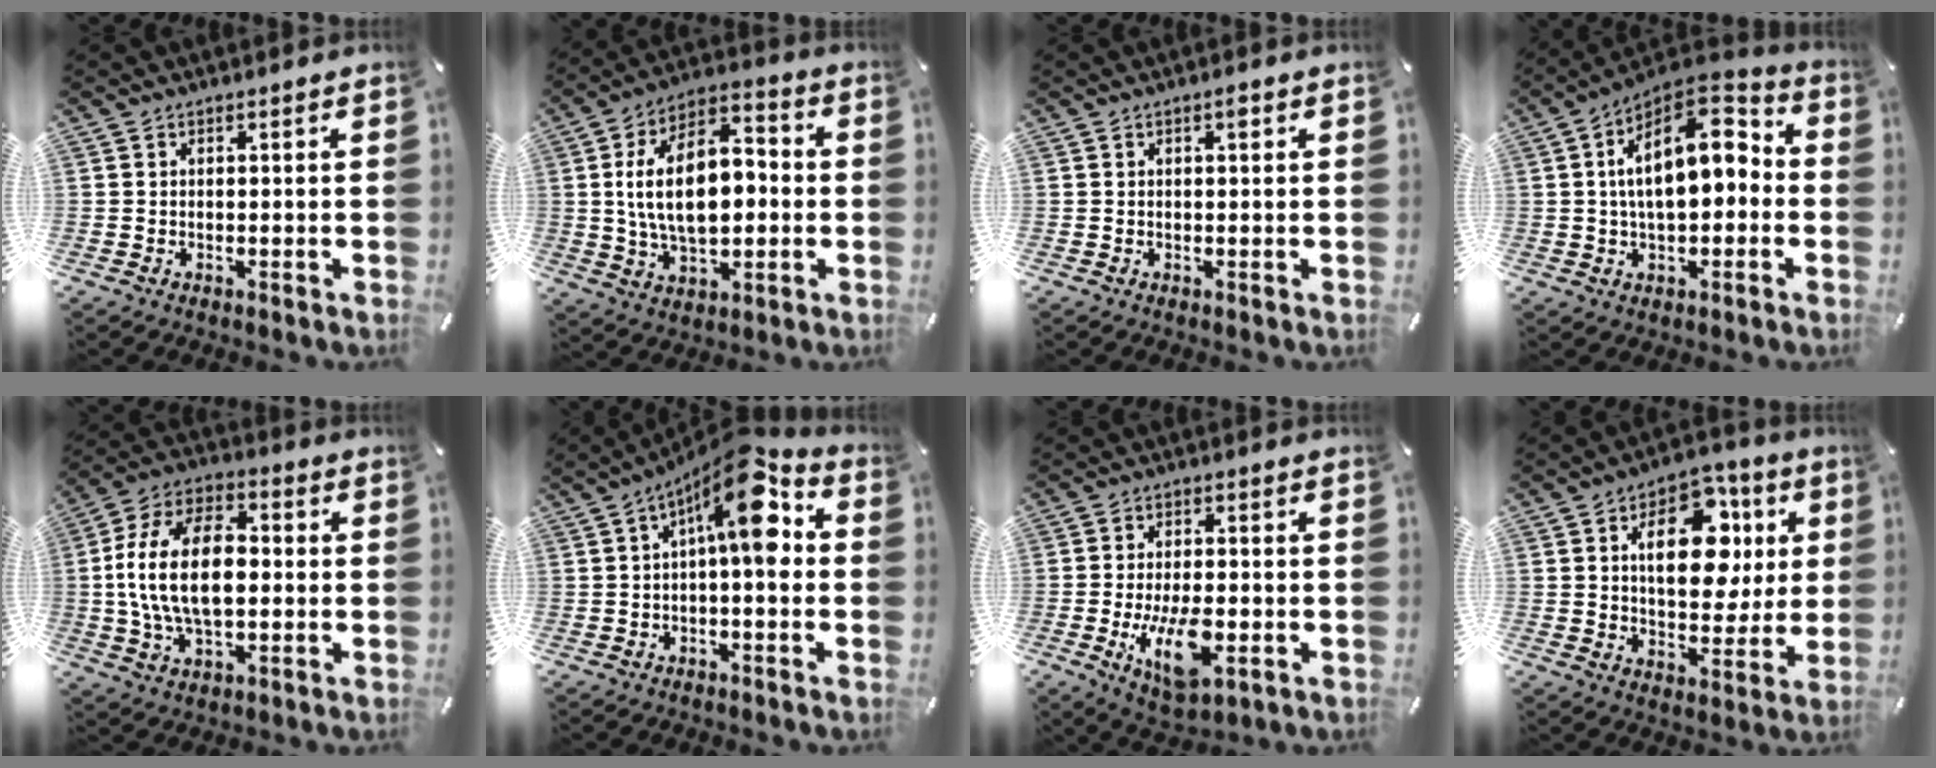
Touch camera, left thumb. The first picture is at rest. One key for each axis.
{"total": 17.1, "fx": -0.1, "fy": 10.5, "fz": 13.5, "tx": -0.252, "ty": 0.009, "tz": -0.003}
{"total": 1.5, "fx": 0.5, "fy": 0.5, "fz": 1.3, "tx": -0.018, "ty": 0.001, "tz": 0.005}
{"total": 15.4, "fx": 2.3, "fy": 9.0, "fz": 12.3, "tx": -0.198, "ty": -0.013, "tz": 0.040}
{"total": 17.2, "fx": -0.5, "fy": 10.5, "fz": 13.6, "tx": -0.288, "ty": 0.007, "tz": -0.012}
{"total": 13.7, "fx": 3.4, "fy": 5.1, "fz": 12.3, "tx": -0.184, "ty": -0.023, "tz": 0.053}
{"total": 12.3, "fx": -3.4, "fy": 6.1, "fz": 10.1, "tx": -0.175, "ty": -0.009, "tz": -0.058}
{"total": 17.1, "fx": 4.7, "fy": 10.9, "fz": 12.4, "tx": -0.172, "ty": -0.004, "tz": 0.079}